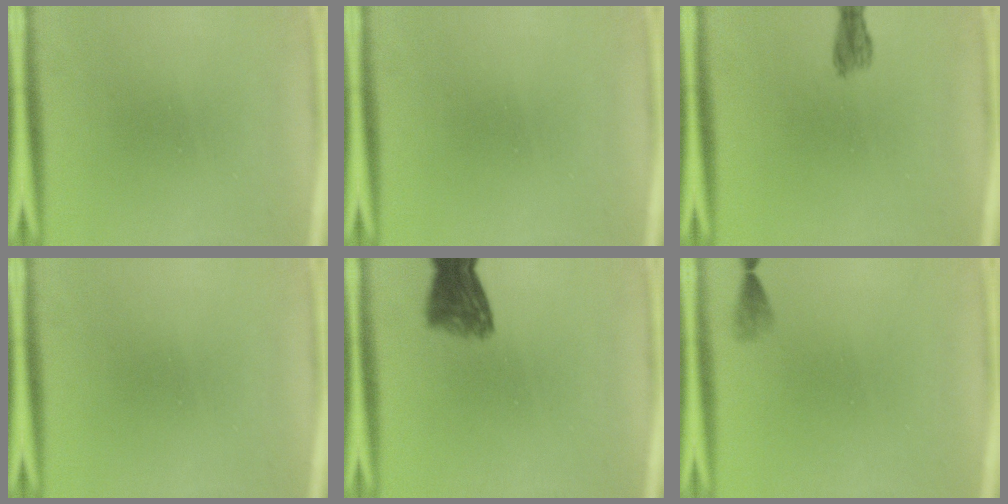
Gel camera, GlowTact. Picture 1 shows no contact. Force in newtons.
{"total": 0.0}
{"total": 1.6}
{"total": 0.0}
{"total": 5.8}
{"total": 1.4}